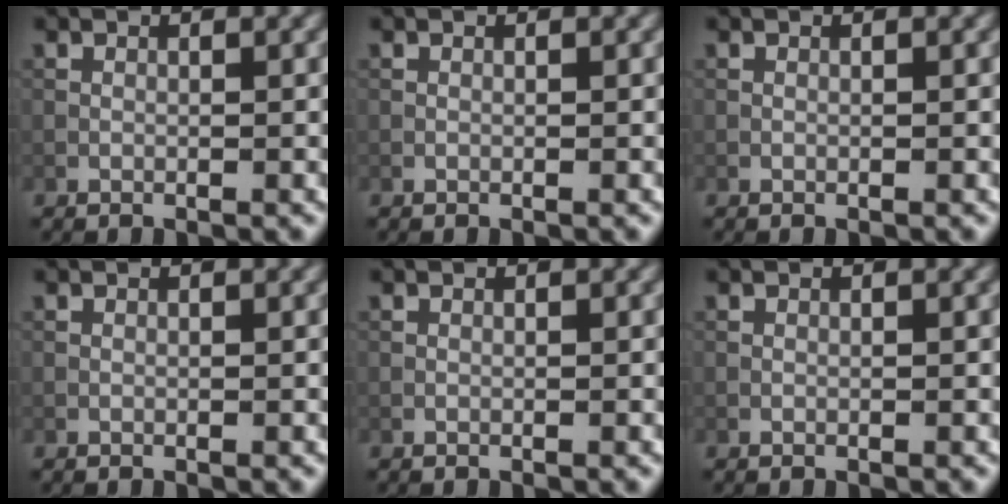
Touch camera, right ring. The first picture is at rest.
{"total": 0.0}
{"total": 0.0}
{"total": 0.0}
{"total": 0.0}
{"total": 0.0}